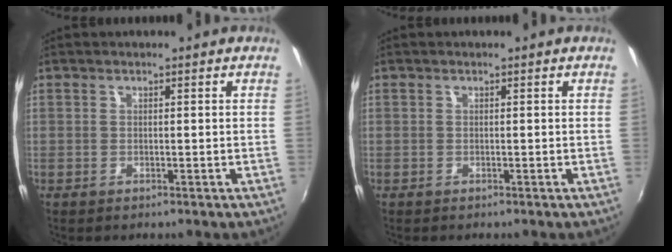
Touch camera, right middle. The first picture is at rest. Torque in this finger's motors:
{"motor_torque": [-0.21, -0.09, -0.04, 0.00]}